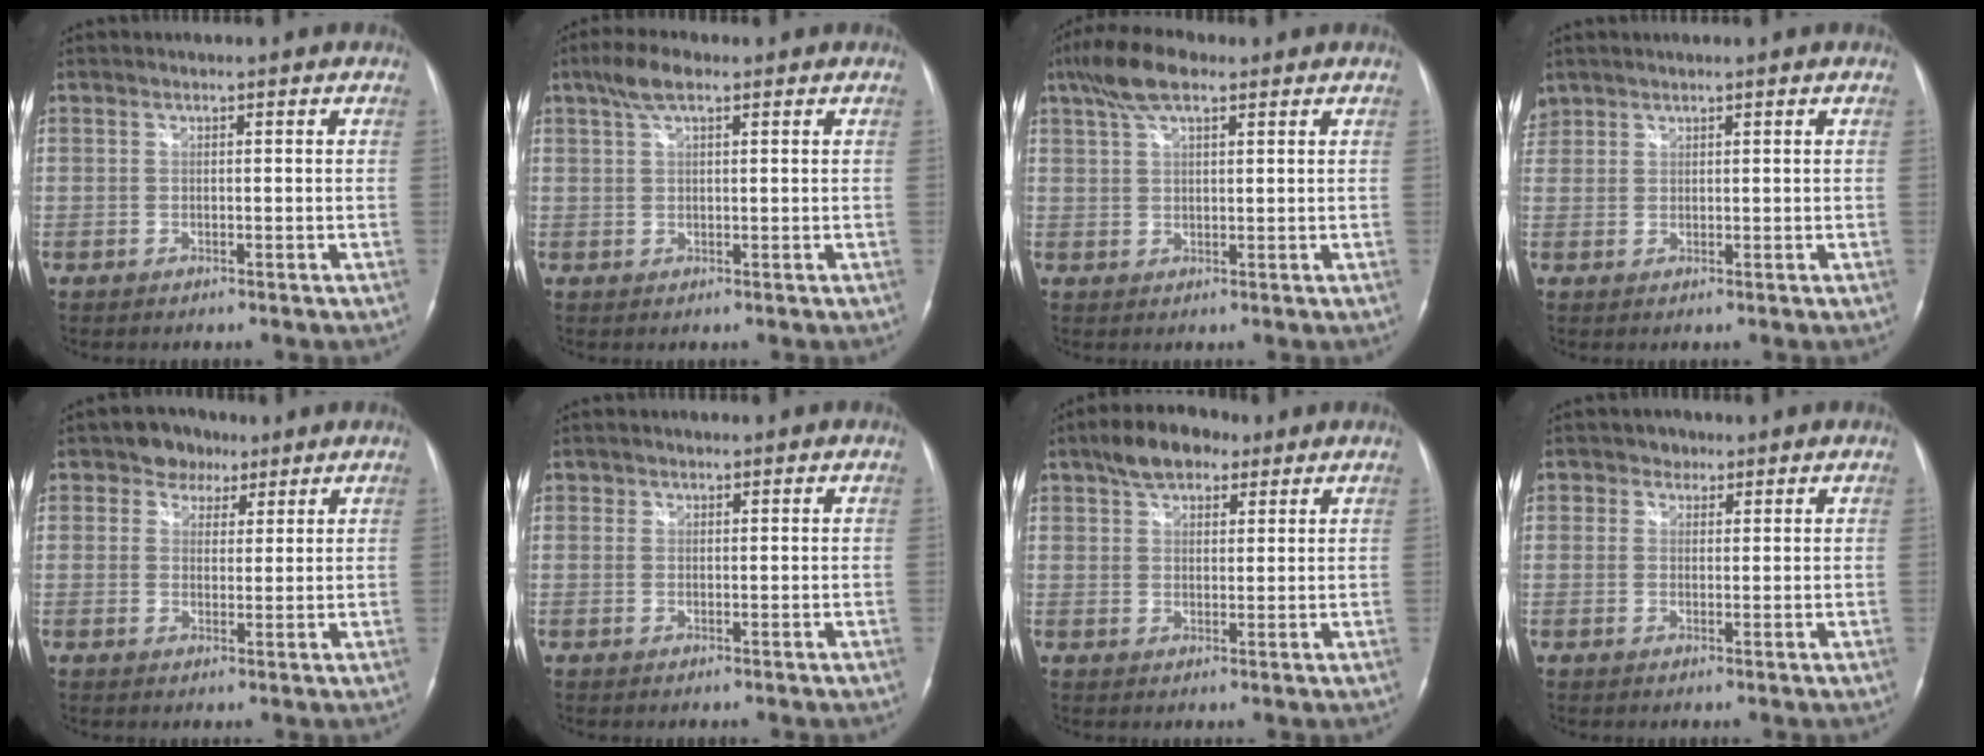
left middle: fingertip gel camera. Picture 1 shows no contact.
{"total": 4.3, "force": [2.7, 1.2, 3.2], "torque": [-0.071, 0.018, 0.051]}
{"total": 7.0, "force": [4.5, 2.2, 5.0], "torque": [-0.106, 0.025, 0.082]}
{"total": 2.7, "force": [2.1, 1.7, 0.1], "torque": [-0.007, 0.014, 0.043]}
{"total": 4.6, "force": [3.0, 3.4, 1.1], "torque": [-0.017, 0.010, 0.047]}
{"total": 0.7, "force": [0.5, 0.5, 0.0], "torque": [0.002, 0.003, 0.006]}
{"total": 7.6, "force": [5.0, 3.7, 4.4], "torque": [-0.079, 0.025, 0.084]}
{"total": 2.2, "force": [1.3, 1.7, 0.3], "torque": [-0.002, 0.003, 0.015]}